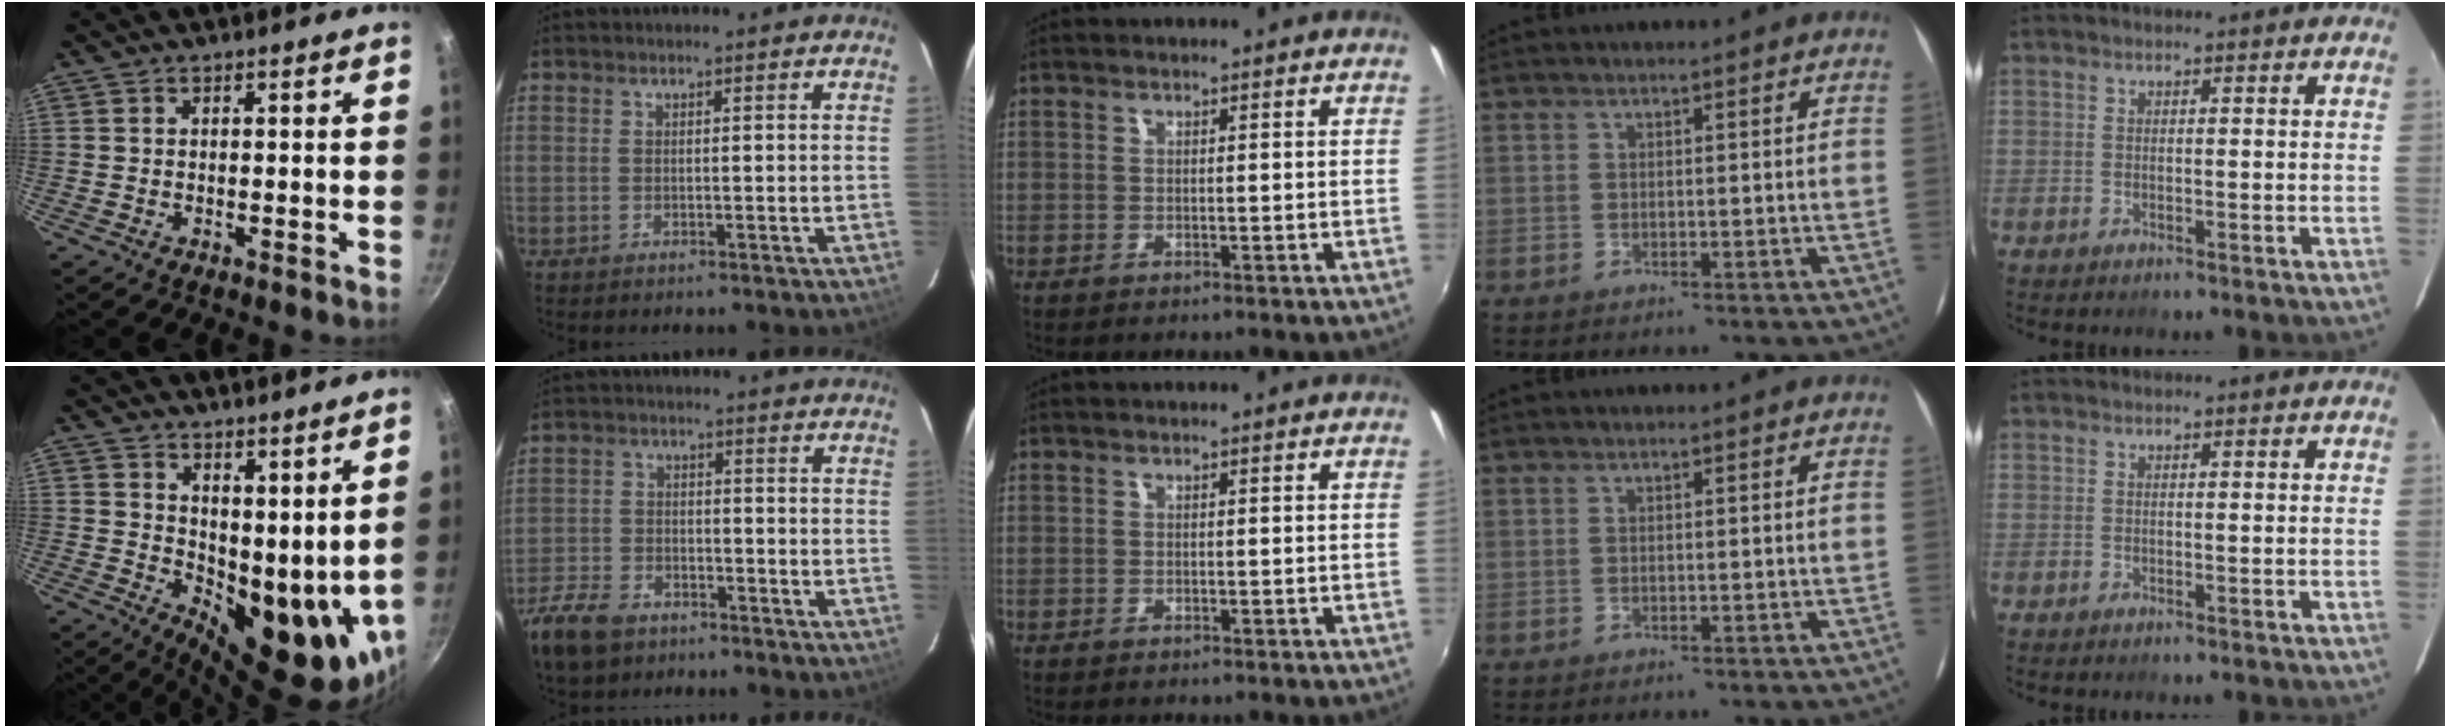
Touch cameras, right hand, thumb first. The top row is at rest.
{"thumb": {"total": 14.6, "force": [6.7, 6.9, 11.0], "torque": [-0.133, -0.050, 0.117]}, "index": {"total": 11.1, "force": [-7.6, 6.4, 5.0], "torque": [-0.143, -0.005, -0.145]}}